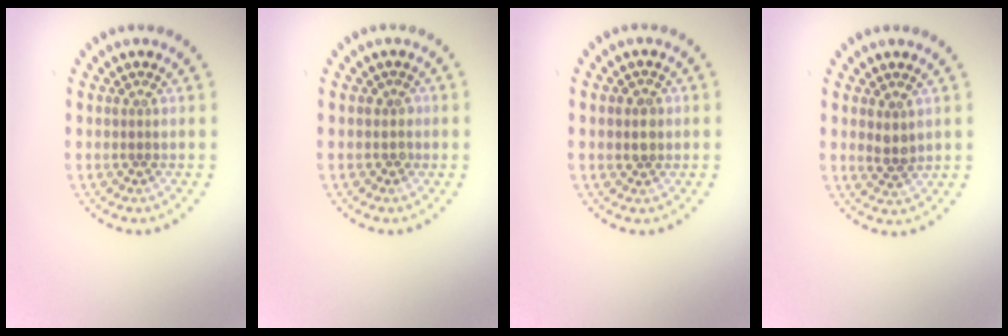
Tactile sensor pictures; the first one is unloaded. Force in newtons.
{"total": 0.7, "press": 0.5, "slide": 0.4}
{"total": 1.6, "press": 1.6, "slide": 0.4}
{"total": 1.4, "press": 1.4, "slide": 0.5}